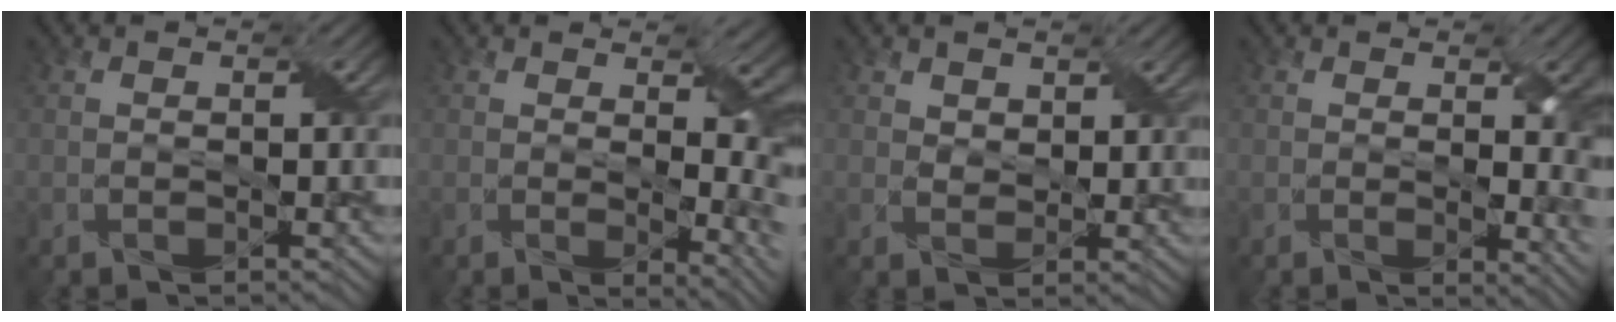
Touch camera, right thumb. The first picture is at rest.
{"total": 7.8, "force": [1.5, 3.6, 6.7], "torque": [-0.094, -0.018, 0.040]}
{"total": 2.3, "force": [1.5, 1.6, 0.8], "torque": [-0.026, -0.002, 0.025]}
{"total": 5.6, "force": [0.9, 2.3, 5.1], "torque": [-0.070, -0.012, 0.024]}